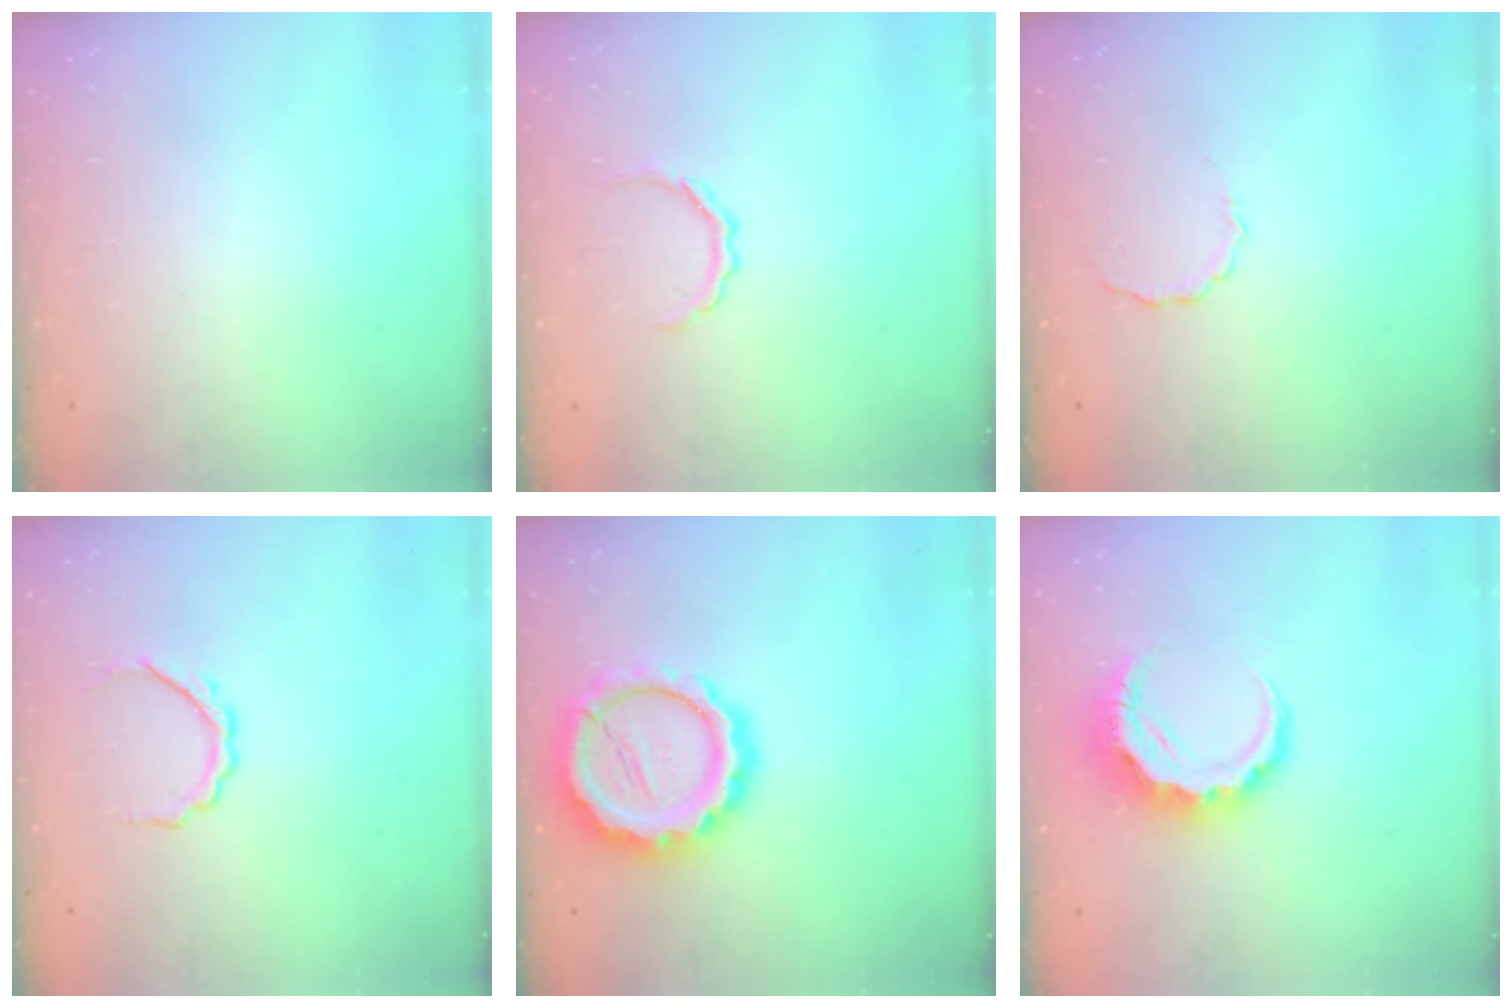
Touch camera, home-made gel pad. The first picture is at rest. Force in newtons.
{"total": 3.9, "press": 3.9, "slide": 0.5}
{"total": 2.6, "press": 2.5, "slide": 0.8}
{"total": 4.5, "press": 4.5, "slide": 0.6}
{"total": 16.3, "press": 16.0, "slide": 3.1}
{"total": 8.2, "press": 8.0, "slide": 1.6}